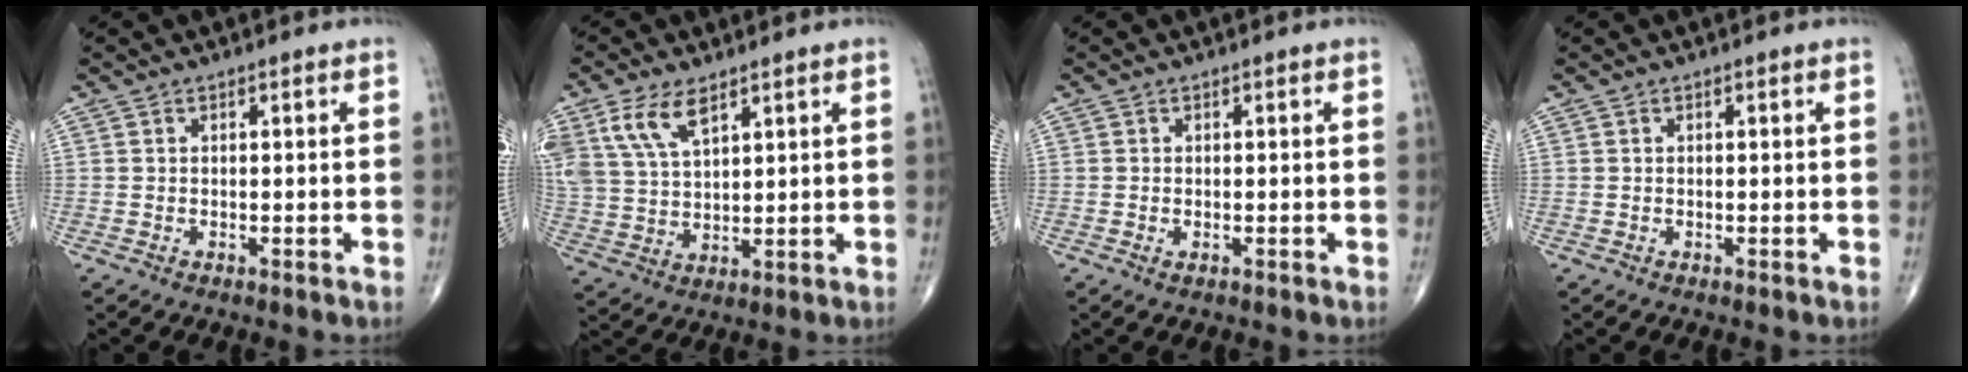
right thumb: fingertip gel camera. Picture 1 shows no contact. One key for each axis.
{"total": 9.3, "fx": 5.3, "fy": 4.5, "fz": 6.2, "tx": -0.128, "ty": -0.010, "tz": 0.113}
{"total": 0.6, "fx": -0.2, "fy": 0.3, "fz": 0.5, "tx": -0.009, "ty": -0.002, "tz": -0.004}
{"total": 0.0}